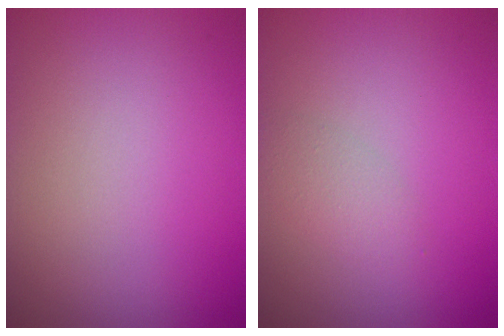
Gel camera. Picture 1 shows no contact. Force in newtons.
{"total": 1.5, "press": 1.5, "slide": 0.1}